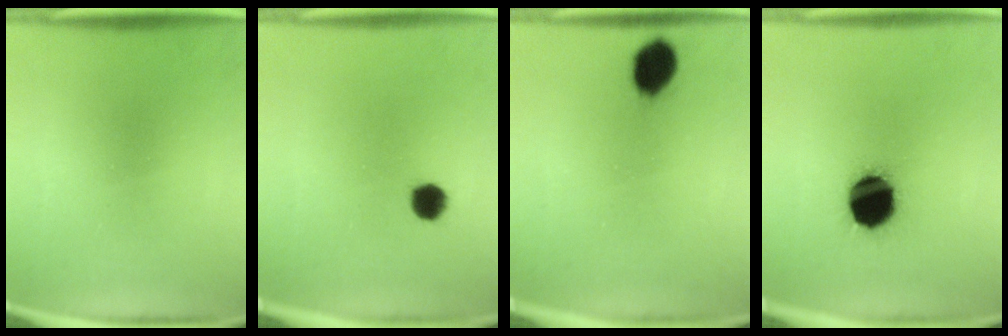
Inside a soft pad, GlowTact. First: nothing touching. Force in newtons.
{"total": 3.8}
{"total": 7.5}
{"total": 14.7}